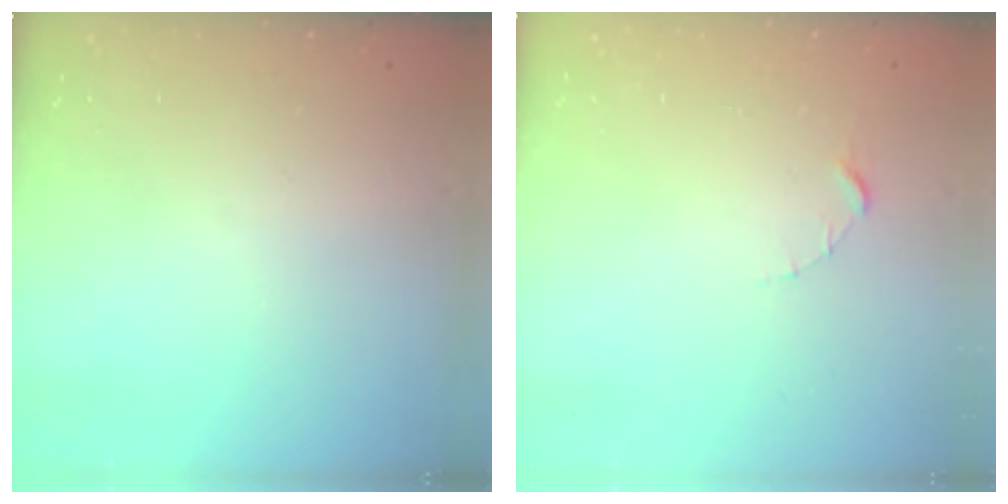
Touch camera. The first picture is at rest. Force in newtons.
{"total": 1.5, "press": 1.5, "slide": 0.2}